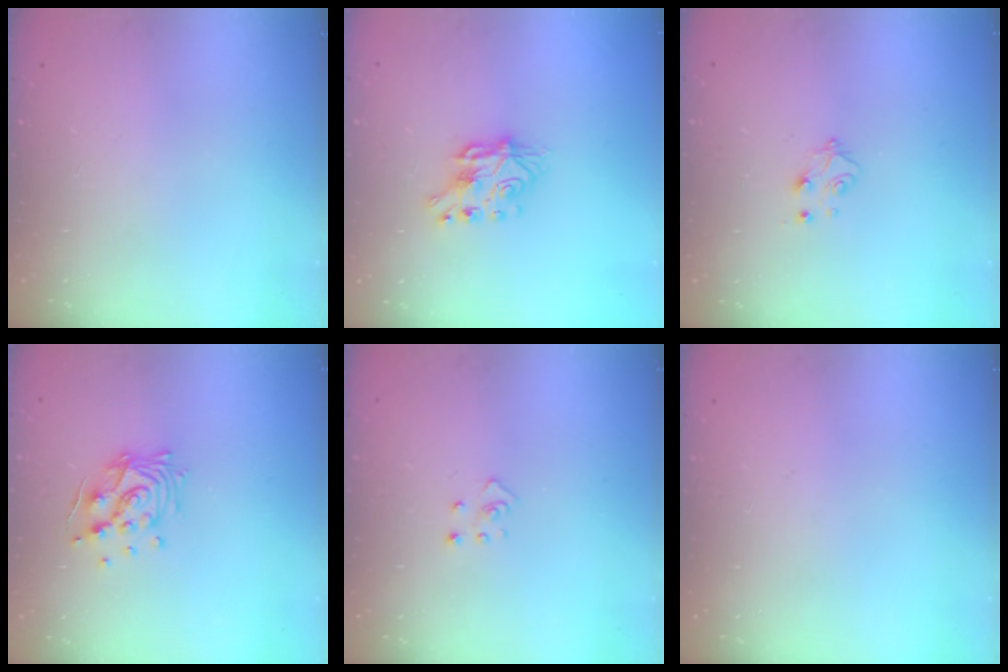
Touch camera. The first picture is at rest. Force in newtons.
{"total": 6.9, "press": 6.9, "slide": 0.5}
{"total": 4.4, "press": 4.4, "slide": 0.5}
{"total": 12.0, "press": 11.9, "slide": 1.2}
{"total": 2.8, "press": 2.8, "slide": 0.3}
{"total": 0.0}